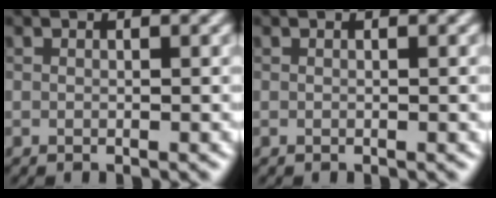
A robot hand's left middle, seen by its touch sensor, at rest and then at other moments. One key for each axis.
{"total": 0.0}